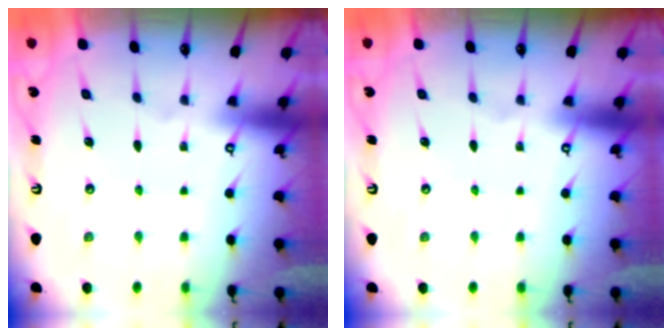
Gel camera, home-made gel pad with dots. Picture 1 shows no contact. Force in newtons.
{"total": 0.0}